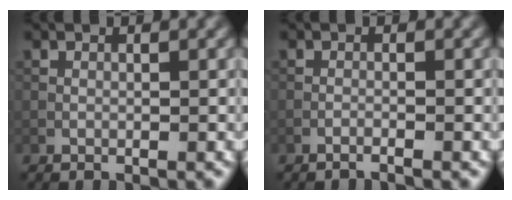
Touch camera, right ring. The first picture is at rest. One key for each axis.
{"total": 0.9, "fx": -0.8, "fy": 0.0, "fz": 0.5, "tx": -0.010, "ty": 0.005, "tz": -0.020}